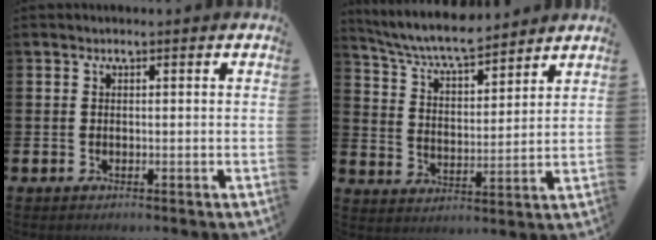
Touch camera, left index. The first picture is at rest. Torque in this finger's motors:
{"motor_torque": [1.09, -1.05, 0.23, 0.21]}